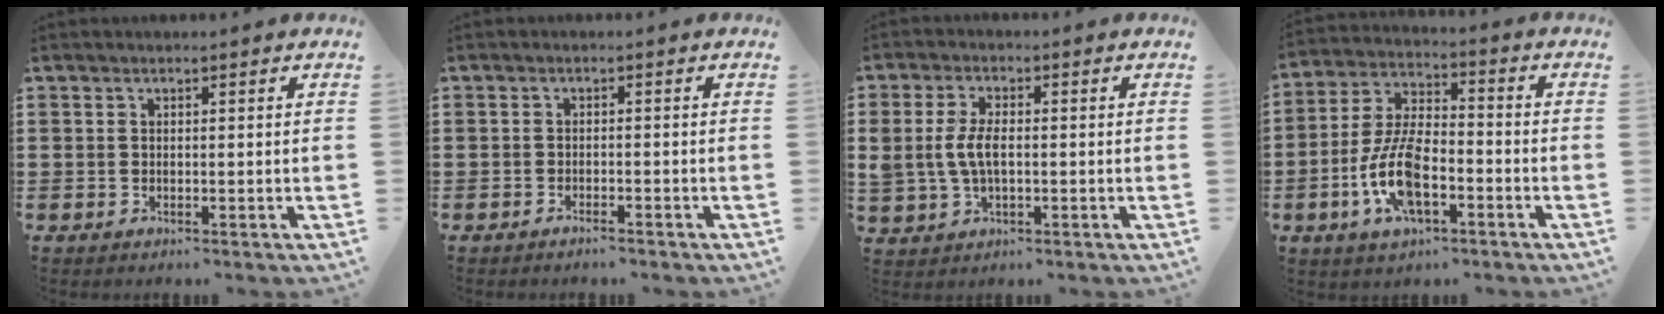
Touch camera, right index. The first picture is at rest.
{"total": 1.1, "force": [-1.0, -0.1, 0.4], "torque": [-0.012, -0.004, -0.019]}
{"total": 5.1, "force": [-0.1, 2.7, 4.4], "torque": [-0.107, 0.001, -0.009]}
{"total": 9.9, "force": [-3.3, 4.6, 8.1], "torque": [-0.189, -0.003, -0.066]}